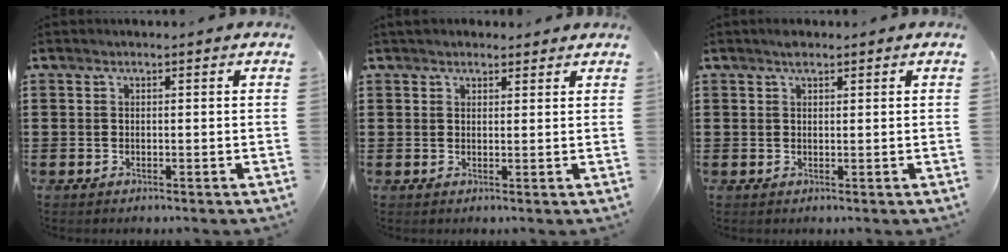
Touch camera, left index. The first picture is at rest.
{"total": 1.9, "force": [1.7, 0.7, 0.3], "torque": [-0.008, 0.007, 0.033]}
{"total": 1.6, "force": [1.2, 0.7, 0.9], "torque": [-0.021, 0.003, 0.022]}